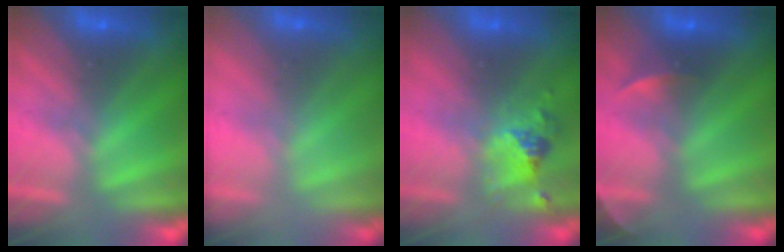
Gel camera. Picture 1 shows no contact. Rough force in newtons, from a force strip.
{"total": 1.7}
{"total": 2.4}
{"total": 2.3}